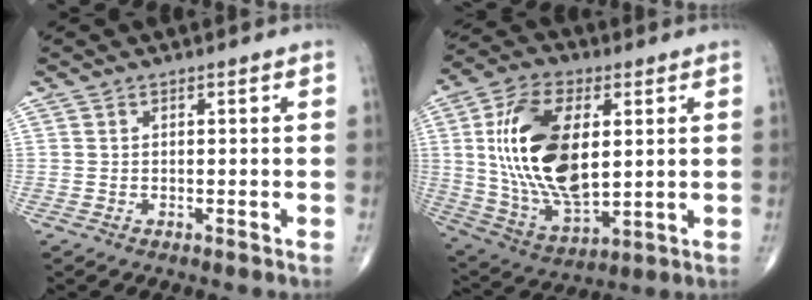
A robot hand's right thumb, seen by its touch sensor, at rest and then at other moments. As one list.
[{"total": 21.1, "force": [3.3, 11.0, 17.7], "torque": [-0.331, -0.016, 0.065]}]